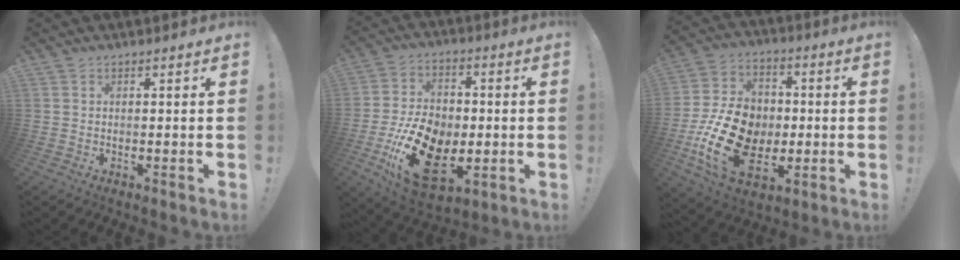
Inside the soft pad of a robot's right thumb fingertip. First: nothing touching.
{"total": 21.8, "force": [-7.0, 14.4, 14.9], "torque": [-0.283, 0.039, -0.107]}
{"total": 21.9, "force": [-4.4, 15.8, 14.6], "torque": [-0.272, 0.025, -0.058]}